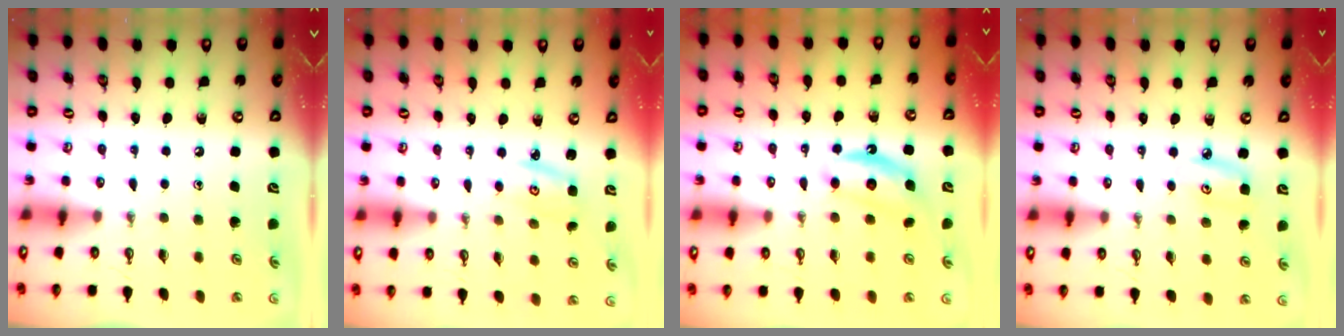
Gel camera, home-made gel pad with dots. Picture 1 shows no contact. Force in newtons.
{"total": 2.6, "press": 2.6, "slide": 0.2}
{"total": 6.9, "press": 6.9, "slide": 0.8}
{"total": 6.5, "press": 6.5, "slide": 0.3}